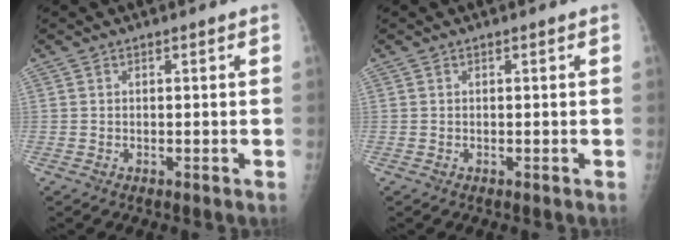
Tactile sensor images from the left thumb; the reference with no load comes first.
{"total": 0.0}